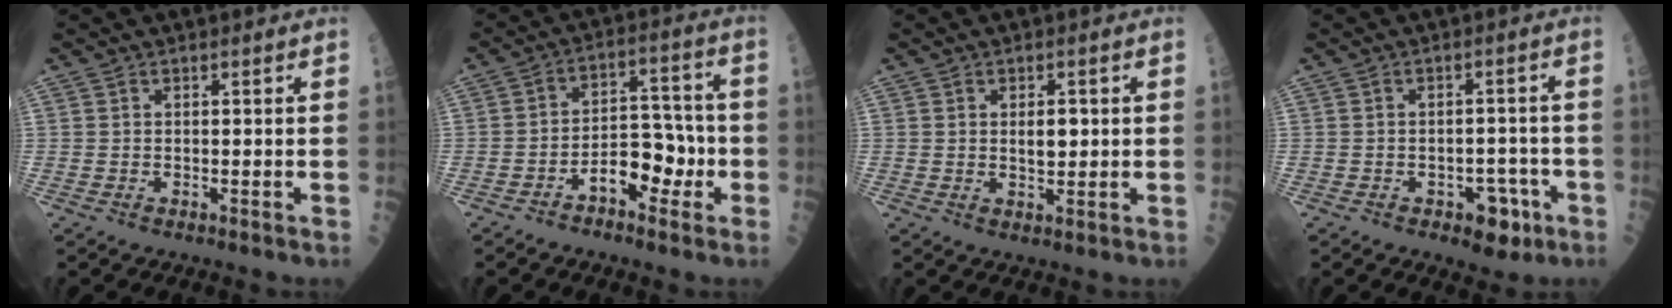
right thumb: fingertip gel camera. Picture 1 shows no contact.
{"total": 9.2, "force": [-3.7, 5.3, 6.6], "torque": [-0.072, 0.049, -0.062]}
{"total": 3.2, "force": [0.4, 1.7, 2.7], "torque": [-0.030, -0.004, 0.007]}
{"total": 5.9, "force": [-2.8, 3.6, 3.8], "torque": [-0.016, 0.025, -0.032]}